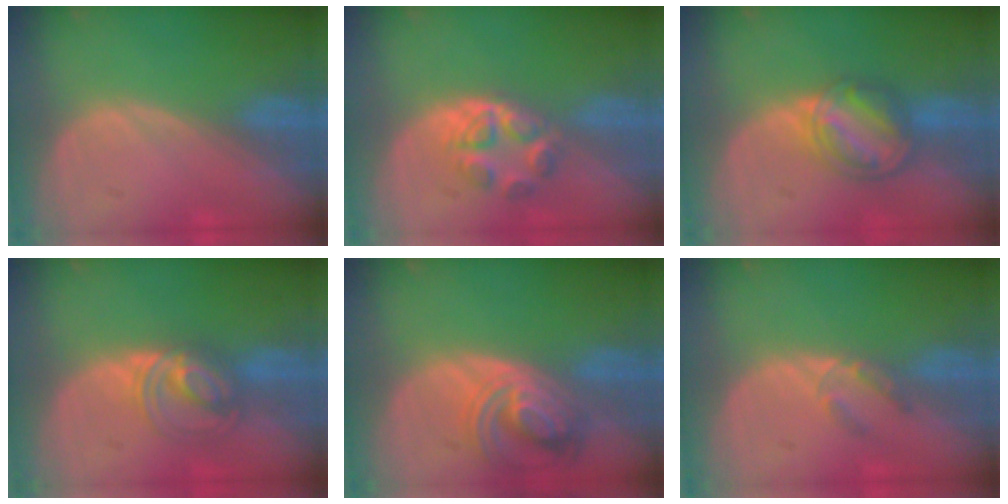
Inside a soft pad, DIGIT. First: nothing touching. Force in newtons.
{"total": 5.2, "press": 4.8, "slide": 2.0}
{"total": 6.9, "press": 6.3, "slide": 2.8}
{"total": 5.5, "press": 5.5, "slide": 0.6}
{"total": 7.8, "press": 6.9, "slide": 3.6}
{"total": 2.5, "press": 2.3, "slide": 1.0}